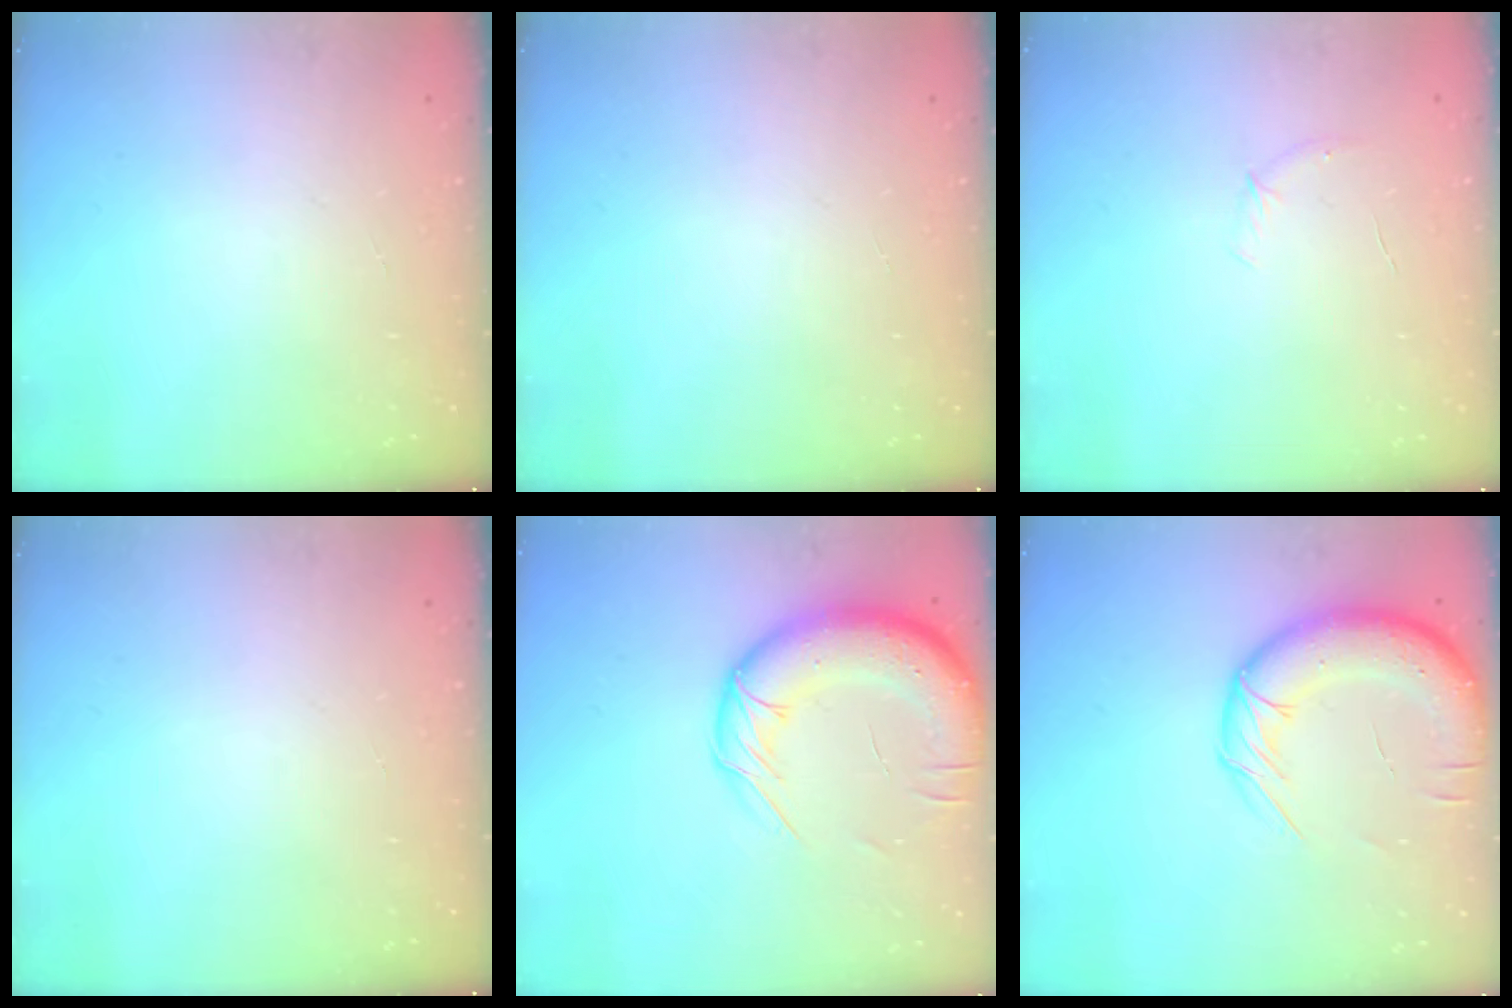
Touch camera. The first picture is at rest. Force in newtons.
{"total": 0.0}
{"total": 3.7, "press": 3.5, "slide": 1.1}
{"total": 0.0}
{"total": 17.4, "press": 16.9, "slide": 3.9}
{"total": 16.0, "press": 15.5, "slide": 3.8}